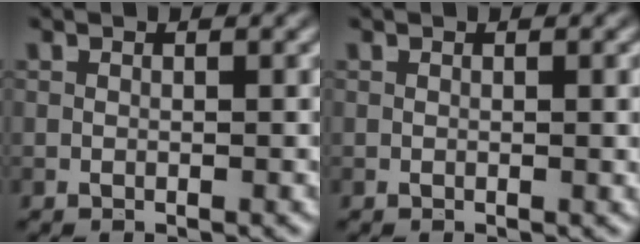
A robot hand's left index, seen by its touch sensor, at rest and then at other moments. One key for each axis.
{"total": 1.0, "fx": 0.1, "fy": 0.2, "fz": 1.0, "tx": -0.014, "ty": 0.000, "tz": 0.001}